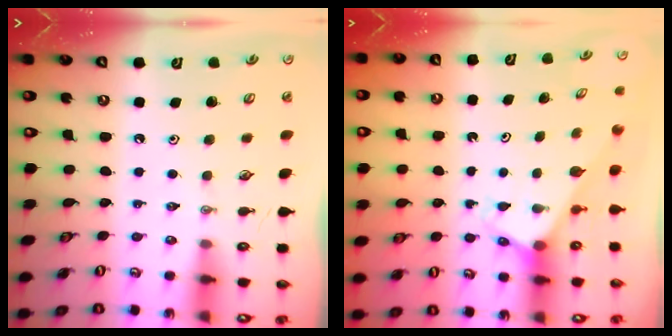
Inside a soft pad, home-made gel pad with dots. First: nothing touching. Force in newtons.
{"total": 2.7, "press": 2.7, "slide": 0.1}